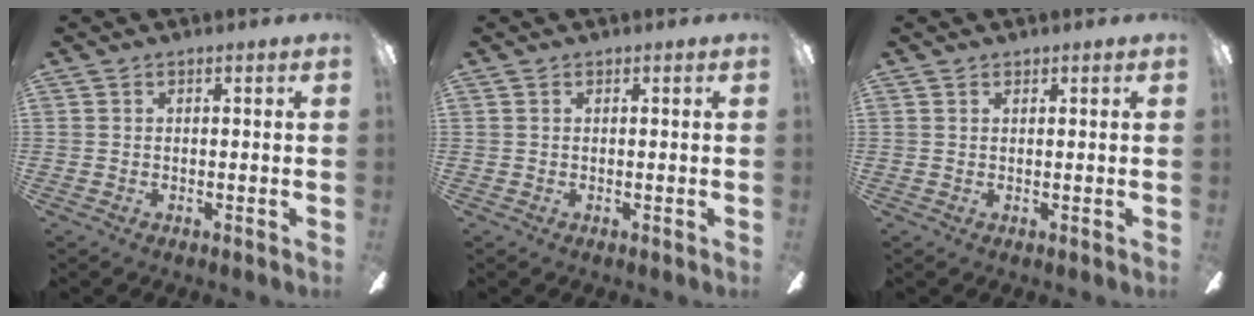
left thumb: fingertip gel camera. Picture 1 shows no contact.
{"total": 0.0}
{"total": 0.6, "force": [0.6, 0.2, 0.1], "torque": [-0.003, 0.000, 0.011]}